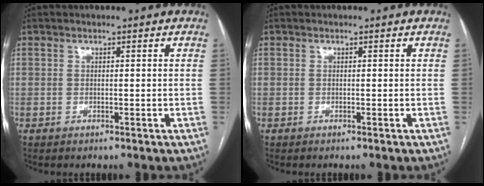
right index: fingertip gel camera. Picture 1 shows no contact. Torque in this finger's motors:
{"motor_torque": [0.05, 0.09, -0.09, -0.06]}